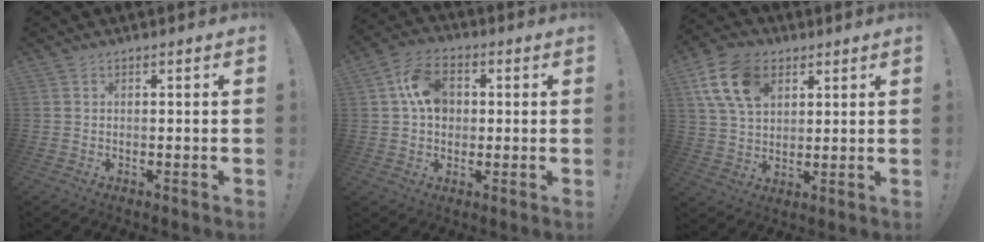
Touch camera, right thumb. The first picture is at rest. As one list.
[{"total": 11.2, "force": [2.3, 8.3, 7.1], "torque": [-0.122, 0.014, 0.044]}, {"total": 14.3, "force": [6.2, 9.7, 8.5], "torque": [-0.151, -0.009, 0.122]}]